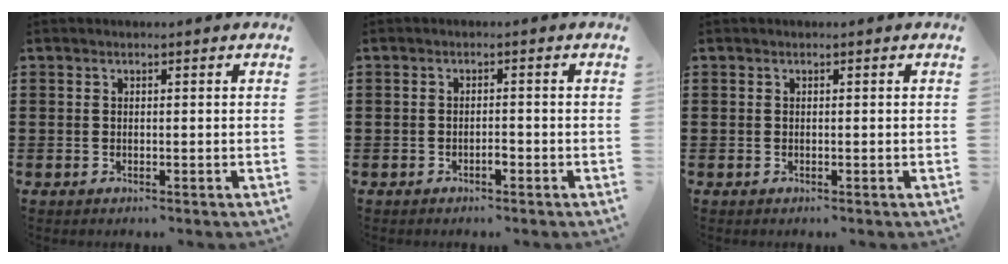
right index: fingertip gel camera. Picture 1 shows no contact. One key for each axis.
{"total": 1.4, "fx": -0.8, "fy": 0.4, "fz": 1.1, "tx": -0.024, "ty": -0.002, "tz": -0.014}
{"total": 0.0}